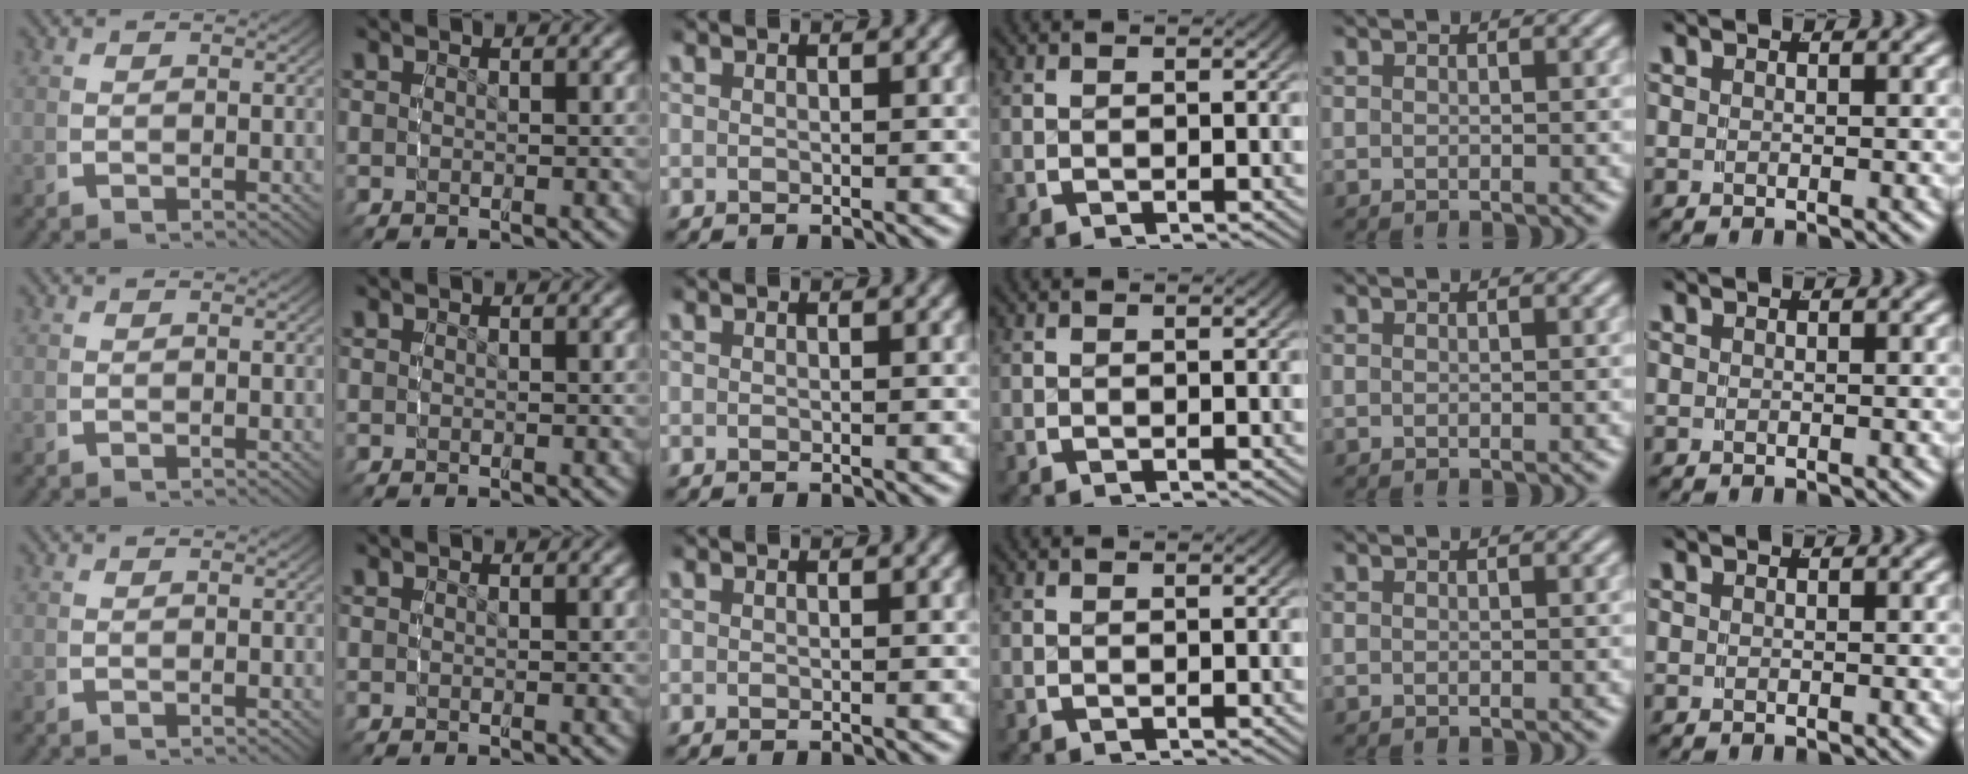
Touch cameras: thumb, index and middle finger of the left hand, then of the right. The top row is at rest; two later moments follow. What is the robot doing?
{"motion": "reach", "object": "shirt"}